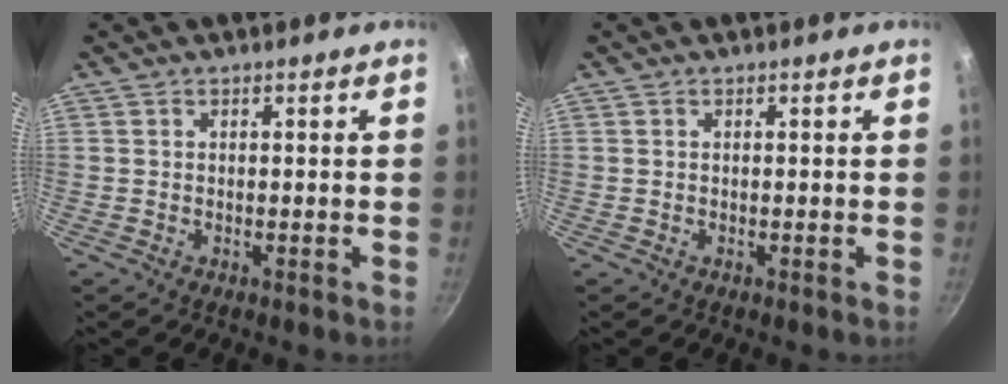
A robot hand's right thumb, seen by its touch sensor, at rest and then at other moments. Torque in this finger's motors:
{"motor_torque": [0.00, 0.00, 0.01, 0.01, 0.00]}